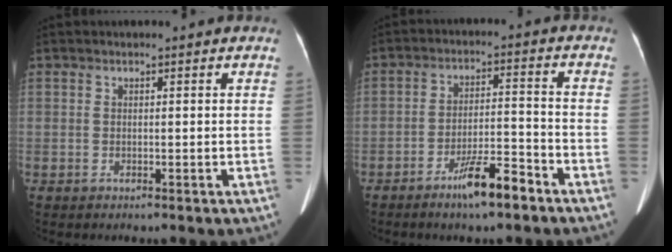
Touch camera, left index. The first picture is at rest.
{"total": 7.3, "force": [-5.3, 0.9, 5.0], "torque": [-0.091, -0.001, -0.091]}